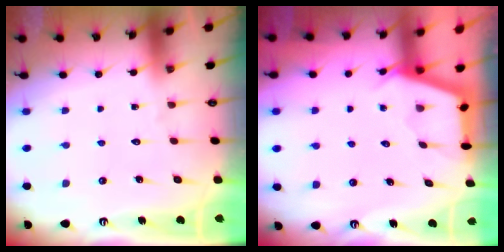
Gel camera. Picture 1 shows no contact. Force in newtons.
{"total": 2.9, "press": 2.9, "slide": 0.3}